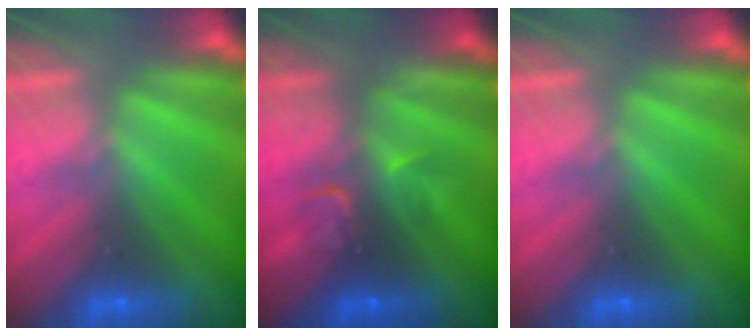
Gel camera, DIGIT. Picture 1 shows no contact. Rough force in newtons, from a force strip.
{"total": 3.4}
{"total": 0.0}